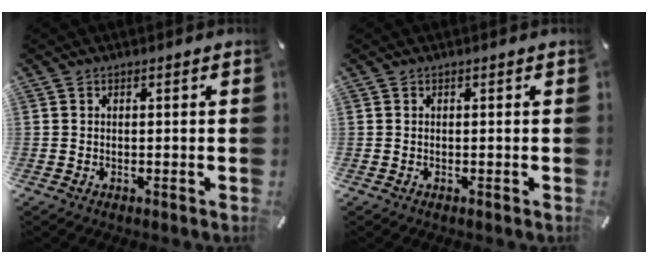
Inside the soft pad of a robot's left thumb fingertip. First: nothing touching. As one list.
[{"total": 0.0}]